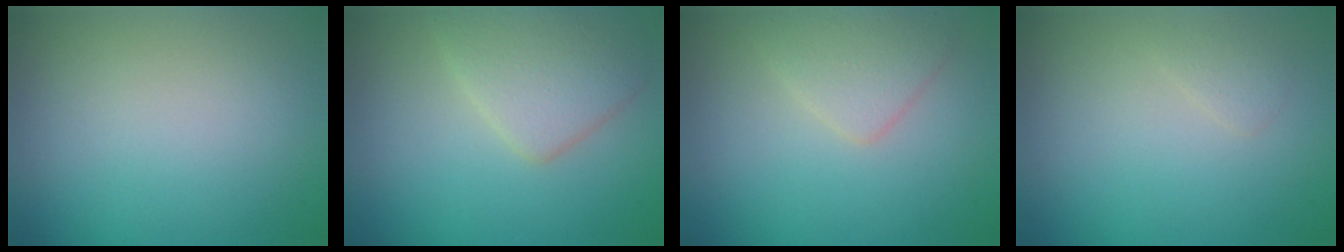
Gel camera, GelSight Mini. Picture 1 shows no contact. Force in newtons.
{"total": 4.3, "press": 4.3, "slide": 0.1}
{"total": 2.4, "press": 2.4, "slide": 0.1}
{"total": 0.8, "press": 0.8, "slide": 0.0}